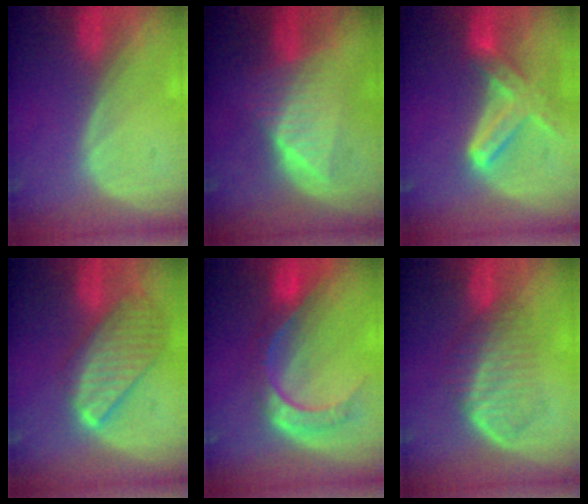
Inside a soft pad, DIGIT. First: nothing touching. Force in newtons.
{"total": 7.1, "press": 7.1, "slide": 0.2}
{"total": 7.6, "press": 6.9, "slide": 3.4}
{"total": 9.7, "press": 8.3, "slide": 5.0}
{"total": 8.8, "press": 7.3, "slide": 5.0}
{"total": 6.8, "press": 6.1, "slide": 3.1}